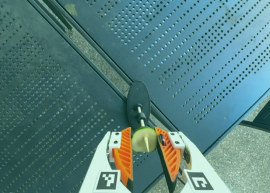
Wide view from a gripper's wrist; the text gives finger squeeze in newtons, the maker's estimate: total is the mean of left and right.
{"total": 7.9, "left": 7.4, "right": 8.5}